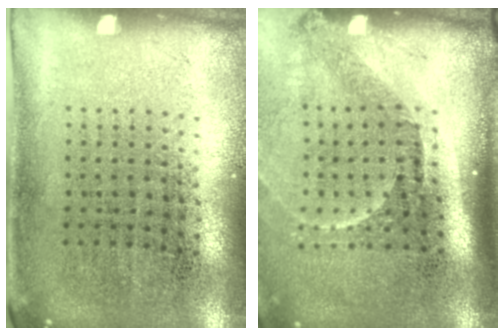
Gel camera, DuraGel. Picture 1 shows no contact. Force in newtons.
{"total": 2.2, "press": 1.5, "slide": 1.6}